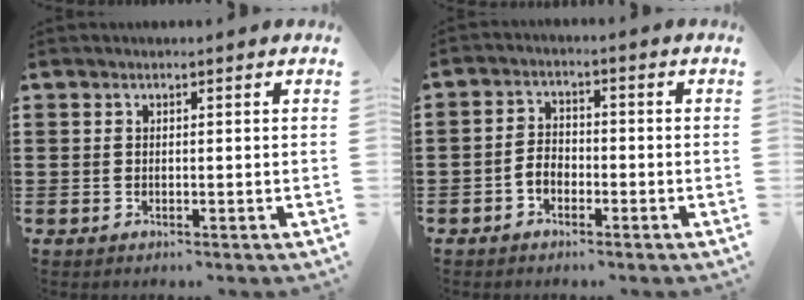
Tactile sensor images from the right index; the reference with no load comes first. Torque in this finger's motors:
{"motor_torque": [2.14, 0.00, 0.11, 0.06]}